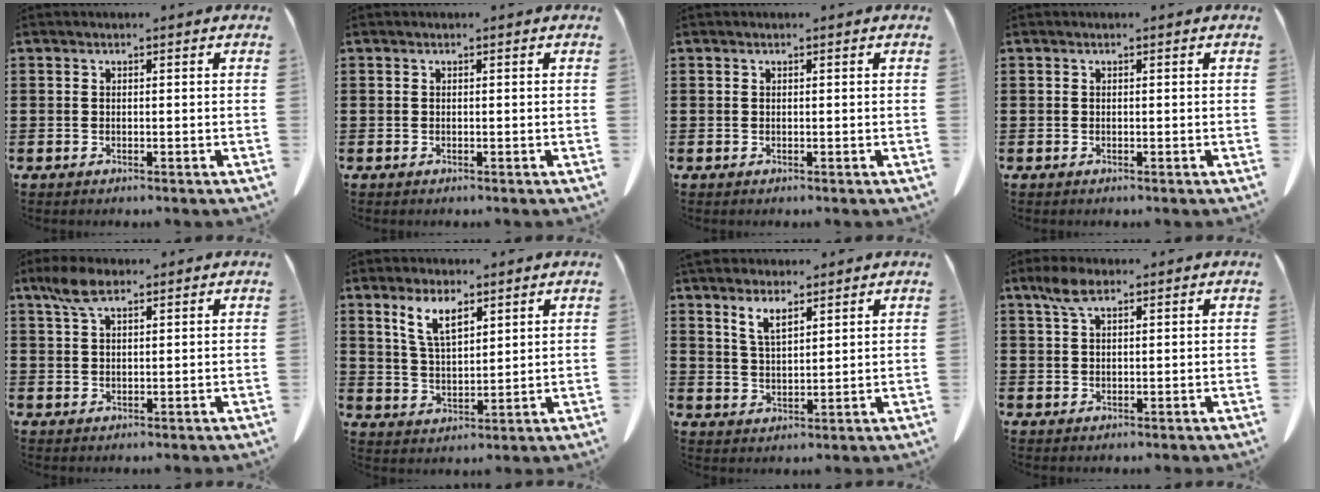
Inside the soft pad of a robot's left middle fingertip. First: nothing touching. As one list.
[{"total": 0.0}, {"total": 0.0}, {"total": 0.0}, {"total": 5.0, "force": [2.9, 1.9, 3.6], "torque": [-0.085, 0.003, 0.051]}, {"total": 6.8, "force": [4.3, 2.6, 4.5], "torque": [-0.101, 0.004, 0.079]}, {"total": 5.2, "force": [3.6, 1.9, 3.2], "torque": [-0.074, -0.002, 0.067]}, {"total": 4.1, "force": [2.3, 1.5, 3.1], "torque": [-0.068, 0.004, 0.043]}]